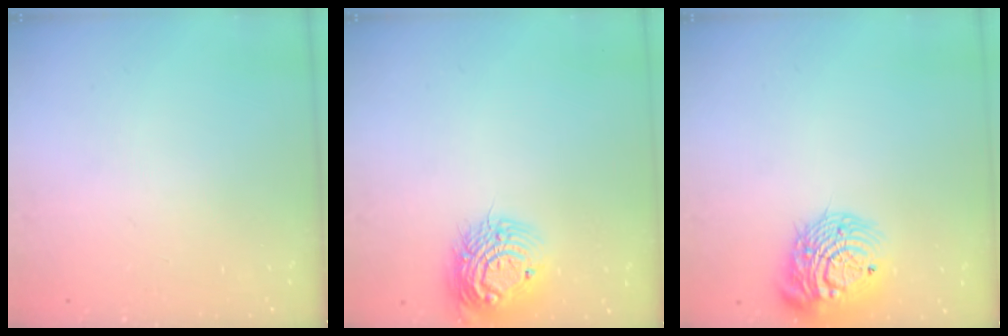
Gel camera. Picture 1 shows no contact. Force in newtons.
{"total": 15.1, "press": 15.0, "slide": 1.1}
{"total": 15.3, "press": 15.2, "slide": 1.8}